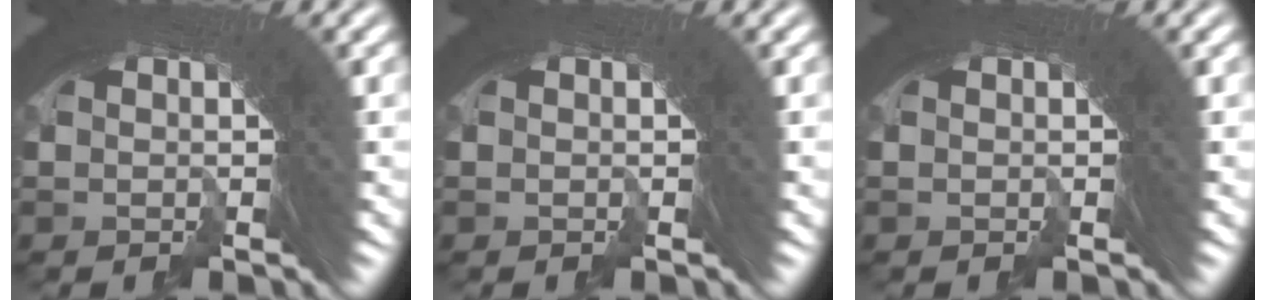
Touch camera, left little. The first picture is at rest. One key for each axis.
{"total": 0.0}
{"total": 0.0}